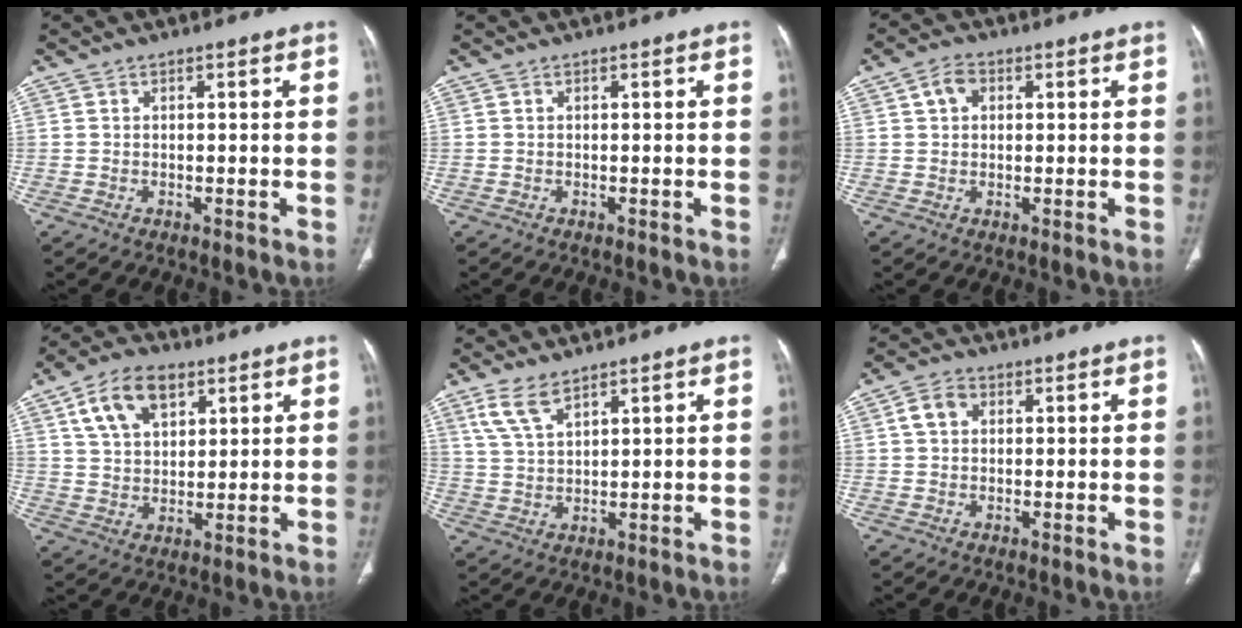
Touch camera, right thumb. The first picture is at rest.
{"total": 0.0}
{"total": 3.9, "force": [1.2, 2.9, 2.2], "torque": [-0.033, 0.007, 0.021]}
{"total": 11.2, "force": [5.4, 6.7, 7.1], "torque": [-0.108, -0.010, 0.098]}
{"total": 5.9, "force": [4.0, 2.3, 3.7], "torque": [-0.077, -0.011, 0.089]}
{"total": 4.2, "force": [1.1, 3.2, 2.4], "torque": [-0.041, 0.010, 0.019]}